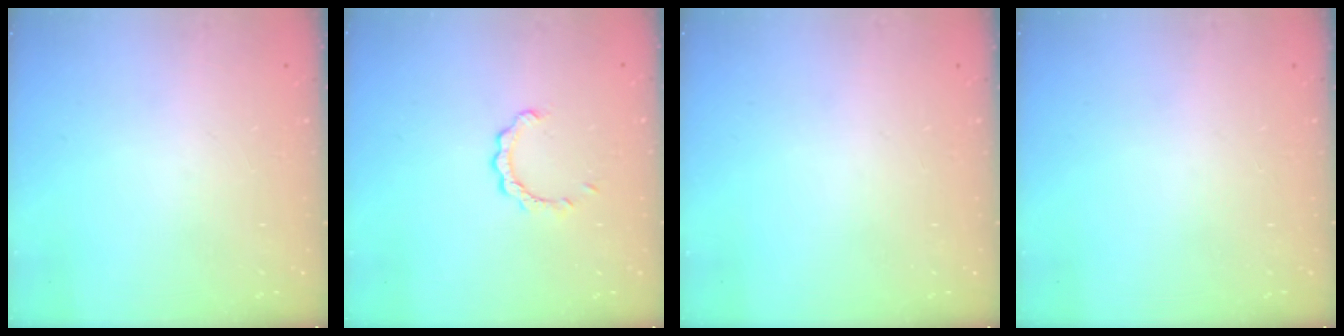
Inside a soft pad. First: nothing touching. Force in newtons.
{"total": 2.4, "press": 2.4, "slide": 0.2}
{"total": 0.0}
{"total": 0.0}